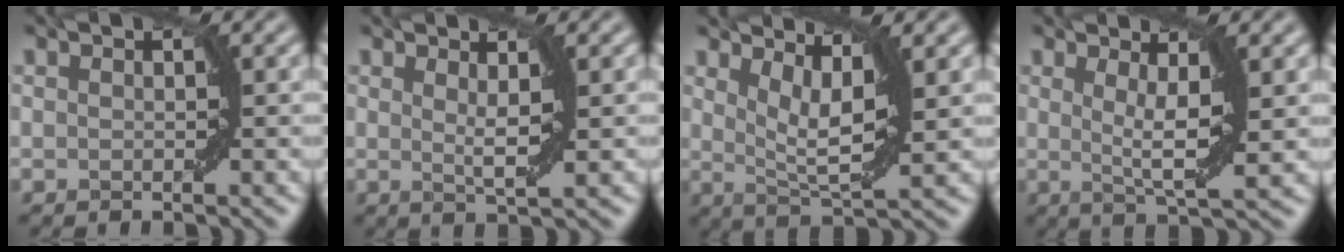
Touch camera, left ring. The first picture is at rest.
{"total": 2.0, "force": [0.9, 0.3, 1.8], "torque": [-0.028, -0.008, 0.016]}
{"total": 4.6, "force": [2.4, 1.1, 3.7], "torque": [-0.062, -0.004, 0.047]}
{"total": 4.1, "force": [1.1, 0.7, 3.8], "torque": [-0.063, -0.007, 0.020]}